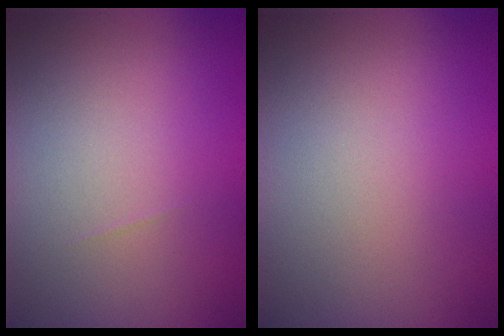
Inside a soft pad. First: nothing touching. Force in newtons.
{"total": 0.0}